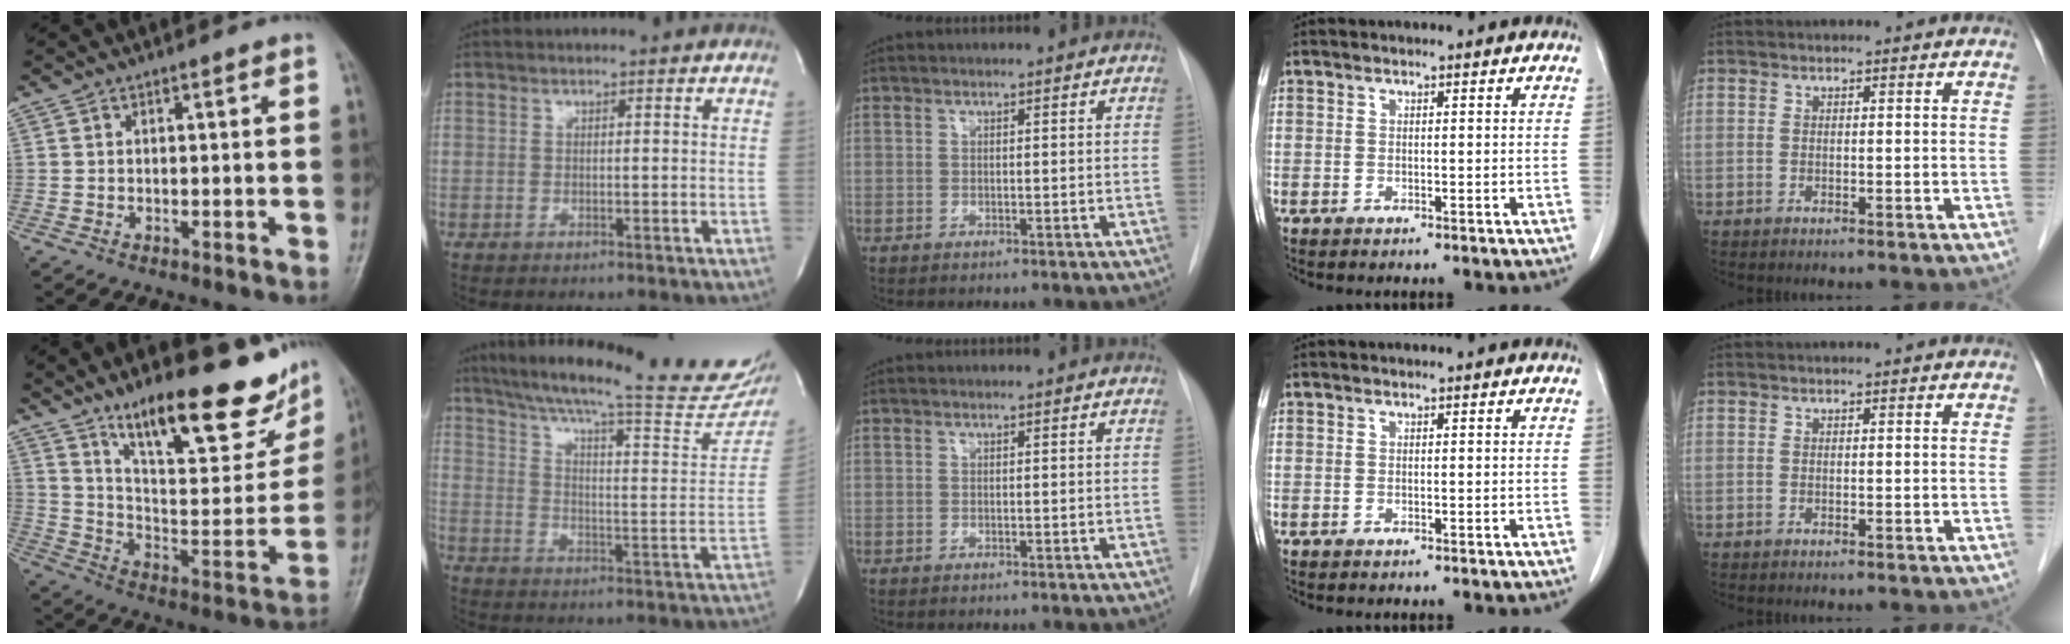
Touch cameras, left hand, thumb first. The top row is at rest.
{"thumb": {"total": 24.9, "force": [16.6, 7.5, 17.0], "torque": [-0.202, -0.073, 0.264]}, "index": {"total": 28.9, "force": [24.4, 2.7, 15.2], "torque": [-0.241, -0.058, 0.313]}}